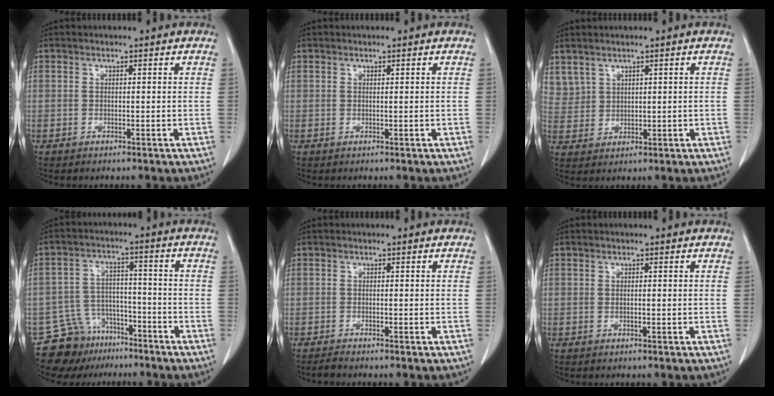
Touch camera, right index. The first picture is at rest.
{"total": 0.0}
{"total": 4.8, "force": [3.3, 3.4, 0.8], "torque": [-0.020, 0.010, 0.081]}
{"total": 9.0, "force": [-7.0, 5.6, 0.5], "torque": [-0.011, 0.040, -0.111]}
{"total": 1.1, "force": [-1.0, -0.2, 0.2], "torque": [-0.010, -0.005, -0.019]}
{"total": 0.0}